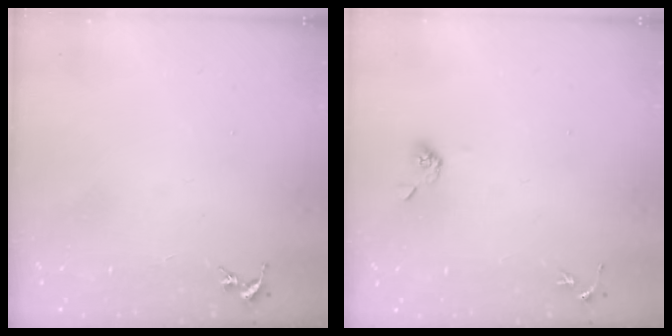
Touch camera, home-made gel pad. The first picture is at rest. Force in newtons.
{"total": 5.0, "press": 4.7, "slide": 1.7}